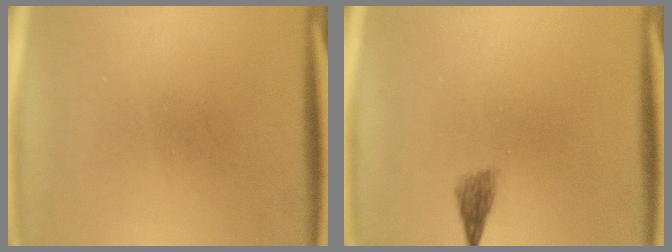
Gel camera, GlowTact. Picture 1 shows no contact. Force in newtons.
{"total": 1.8}